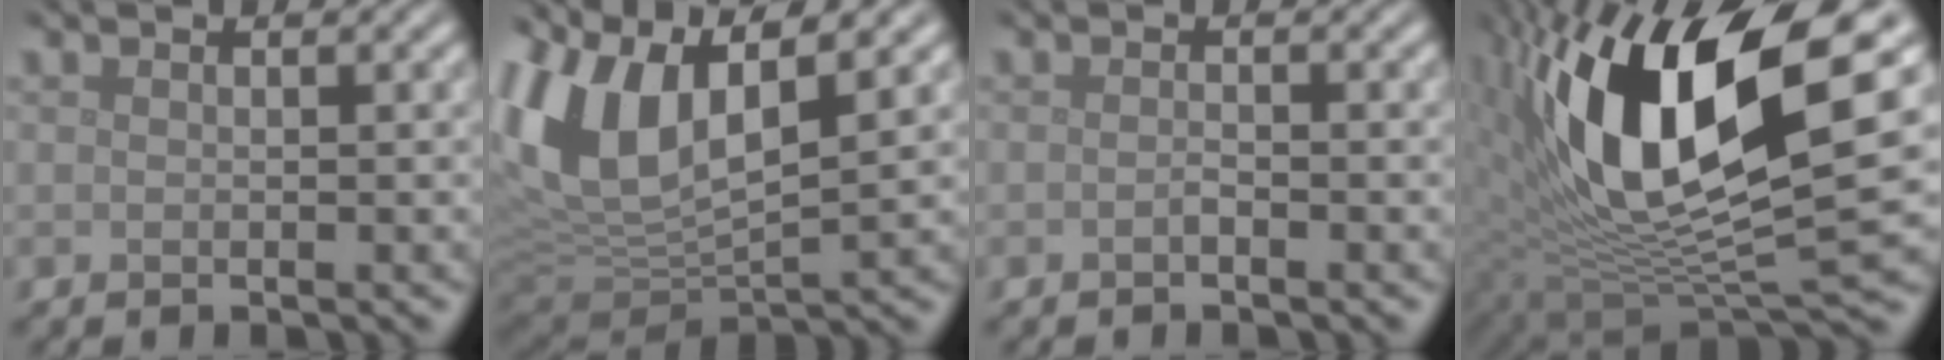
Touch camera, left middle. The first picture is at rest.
{"total": 10.8, "force": [4.4, 4.9, 8.5], "torque": [-0.203, 0.009, 0.083]}
{"total": 0.6, "force": [-0.4, 0.1, 0.4], "torque": [-0.009, 0.002, -0.007]}
{"total": 15.3, "force": [4.2, 5.5, 13.6], "torque": [-0.258, -0.004, 0.070]}